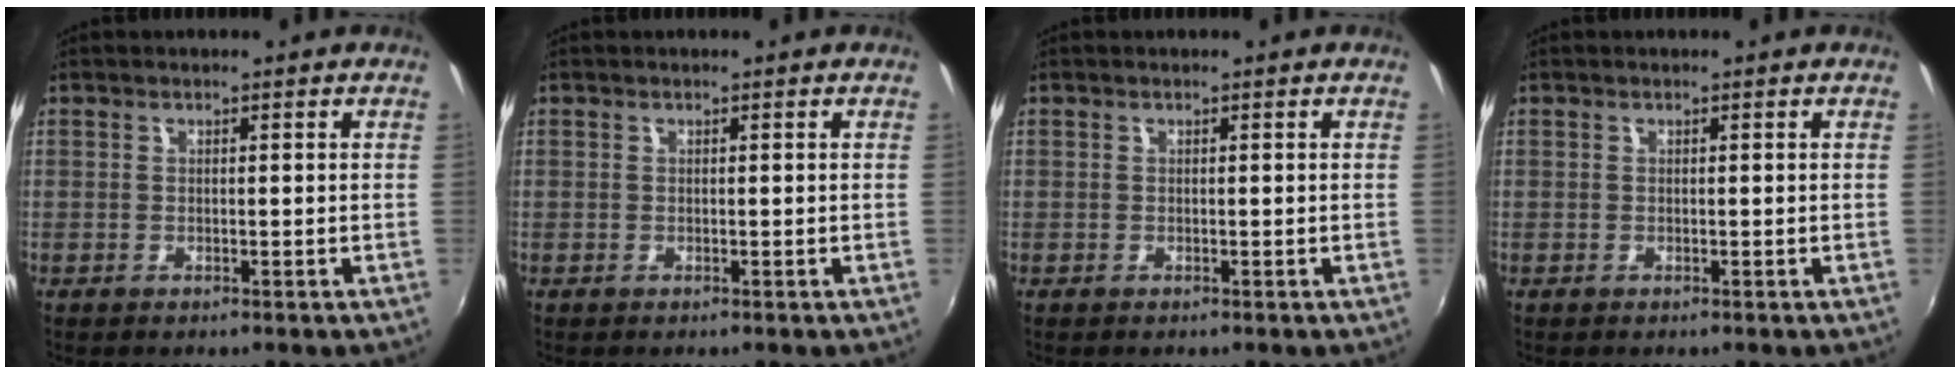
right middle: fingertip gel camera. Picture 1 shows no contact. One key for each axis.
{"total": 0.0}
{"total": 0.0}
{"total": 0.0}